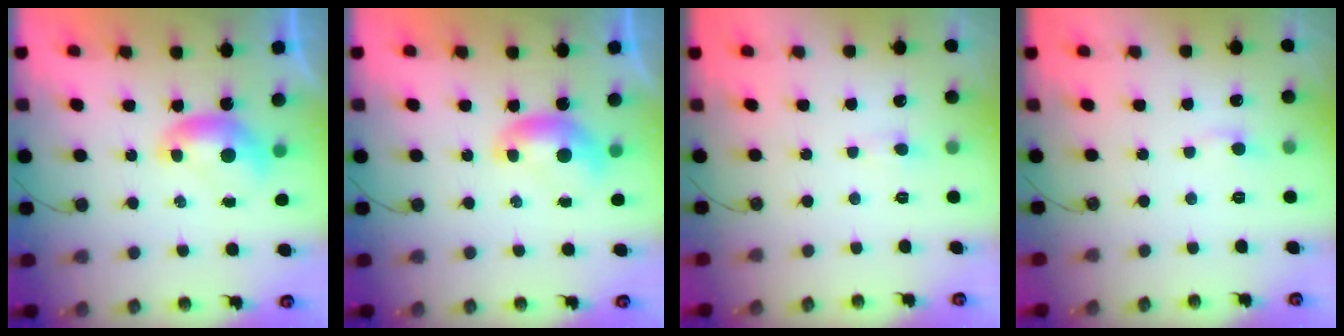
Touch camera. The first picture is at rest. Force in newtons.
{"total": 0.0}
{"total": 0.6, "press": 0.3, "slide": 0.4}
{"total": 1.0, "press": 0.9, "slide": 0.4}